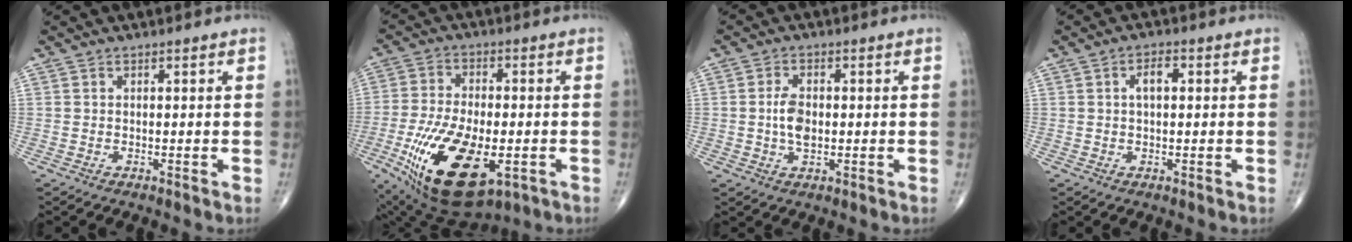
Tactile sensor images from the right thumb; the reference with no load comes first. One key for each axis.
{"total": 20.1, "fx": -6.8, "fy": 9.6, "fz": 16.3, "tx": -0.321, "ty": -0.005, "tz": -0.099}
{"total": 4.8, "fx": -0.1, "fy": 2.8, "fz": 3.9, "tx": -0.073, "ty": 0.002, "tz": -0.004}
{"total": 3.4, "fx": 0.6, "fy": 1.7, "fz": 2.9, "tx": -0.049, "ty": 0.007, "tz": 0.009}